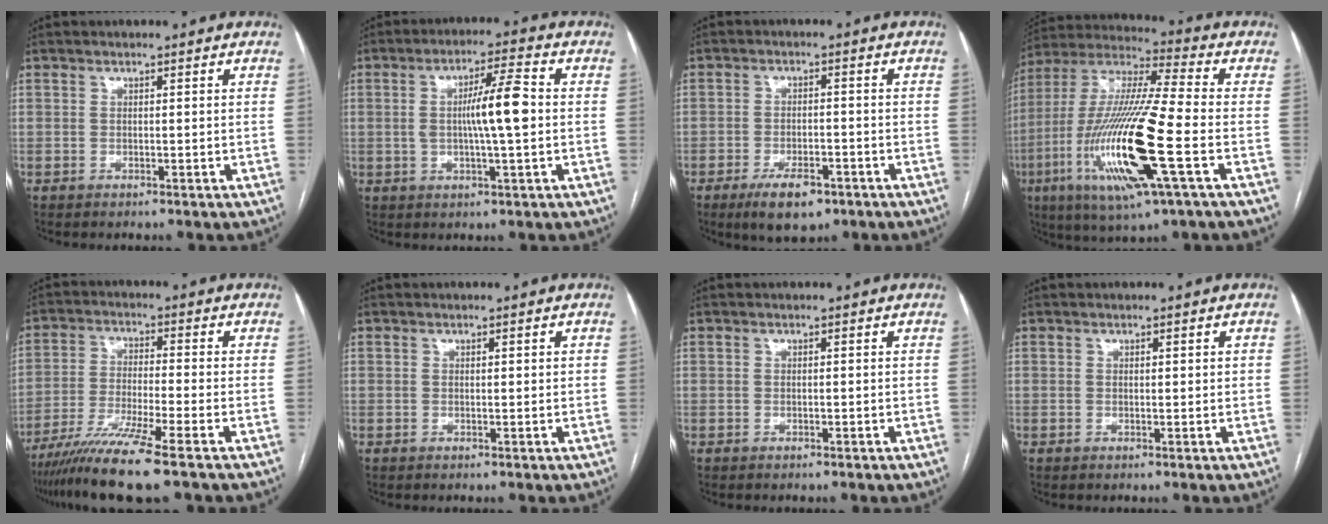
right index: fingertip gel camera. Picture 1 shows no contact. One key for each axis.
{"total": 8.3, "fx": 0.2, "fy": 0.9, "fz": 8.2, "tx": -0.143, "ty": 0.013, "tz": 0.001}
{"total": 6.7, "fx": -4.2, "fy": 2.7, "fz": 4.6, "tx": -0.080, "ty": -0.005, "tz": -0.063}
{"total": 22.0, "fx": -6.4, "fy": 1.8, "fz": 21.0, "tx": -0.456, "ty": -0.029, "tz": -0.122}
{"total": 11.0, "fx": -8.0, "fy": -1.4, "fz": 7.4, "tx": -0.136, "ty": -0.034, "tz": -0.141}
{"total": 0.8, "fx": 0.3, "fy": 0.2, "fz": 0.8, "tx": -0.014, "ty": 0.003, "tz": 0.004}
{"total": 0.0}
{"total": 1.1, "fx": 0.4, "fy": 0.3, "fz": 1.0, "tx": -0.016, "ty": 0.003, "tz": 0.006}